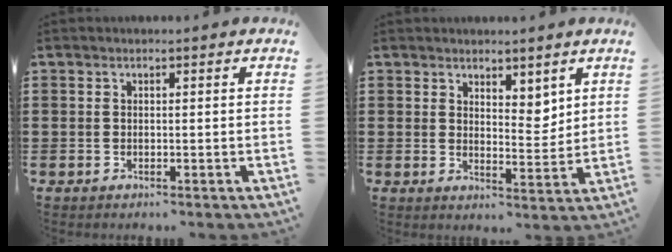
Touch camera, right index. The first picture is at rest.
{"total": 4.0, "force": [3.2, 2.0, 1.2], "torque": [-0.023, -0.005, 0.059]}